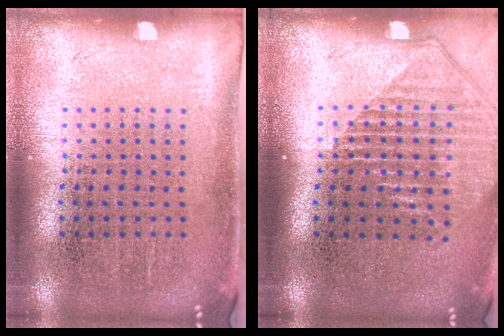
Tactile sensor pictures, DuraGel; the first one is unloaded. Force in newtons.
{"total": 1.3, "press": 1.2, "slide": 0.6}